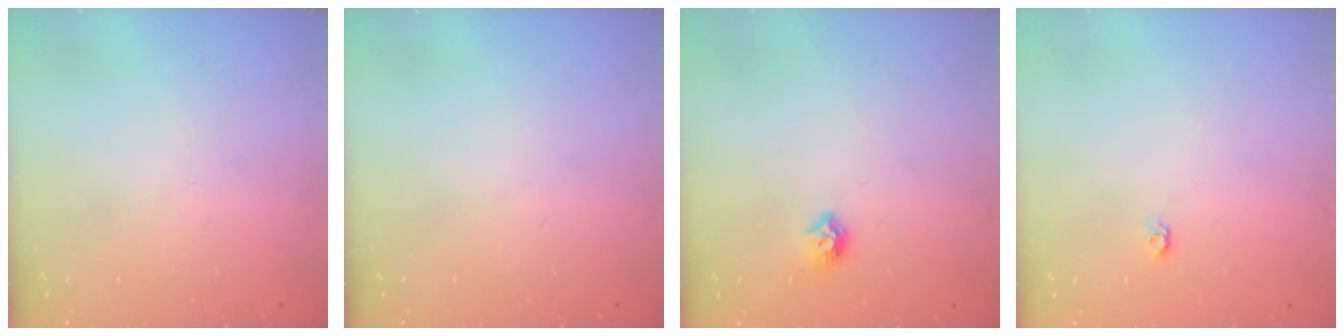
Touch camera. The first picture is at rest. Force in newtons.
{"total": 0.0}
{"total": 5.8, "press": 5.7, "slide": 0.9}
{"total": 4.0, "press": 4.0, "slide": 0.4}